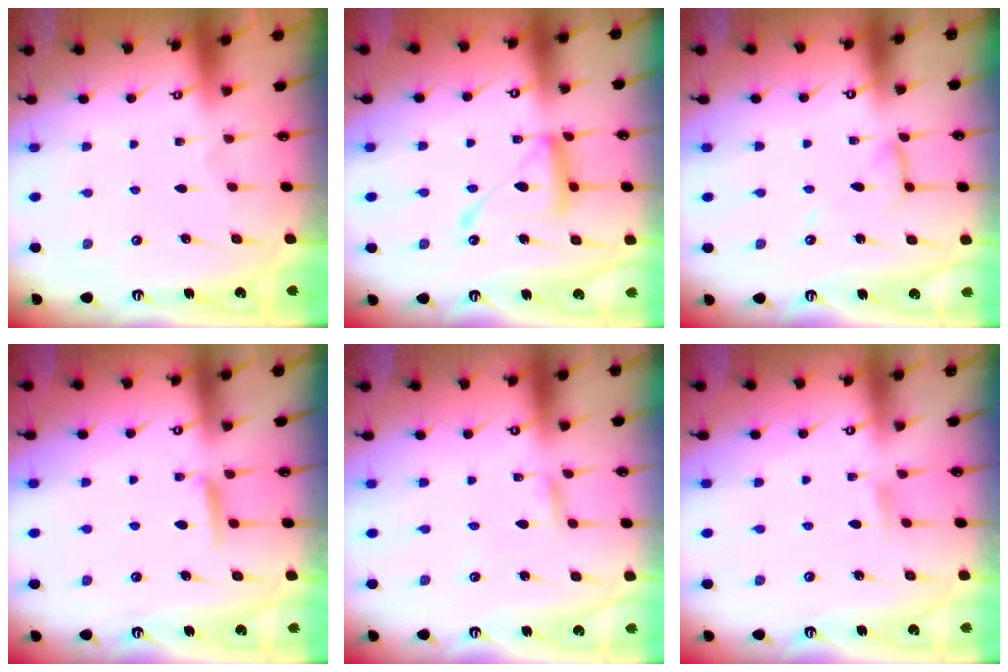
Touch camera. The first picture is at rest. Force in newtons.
{"total": 14.8, "press": 14.8, "slide": 1.3}
{"total": 6.7, "press": 6.6, "slide": 0.5}
{"total": 5.4, "press": 5.3, "slide": 0.6}
{"total": 2.1, "press": 2.1, "slide": 0.1}
{"total": 3.6, "press": 3.6, "slide": 0.5}